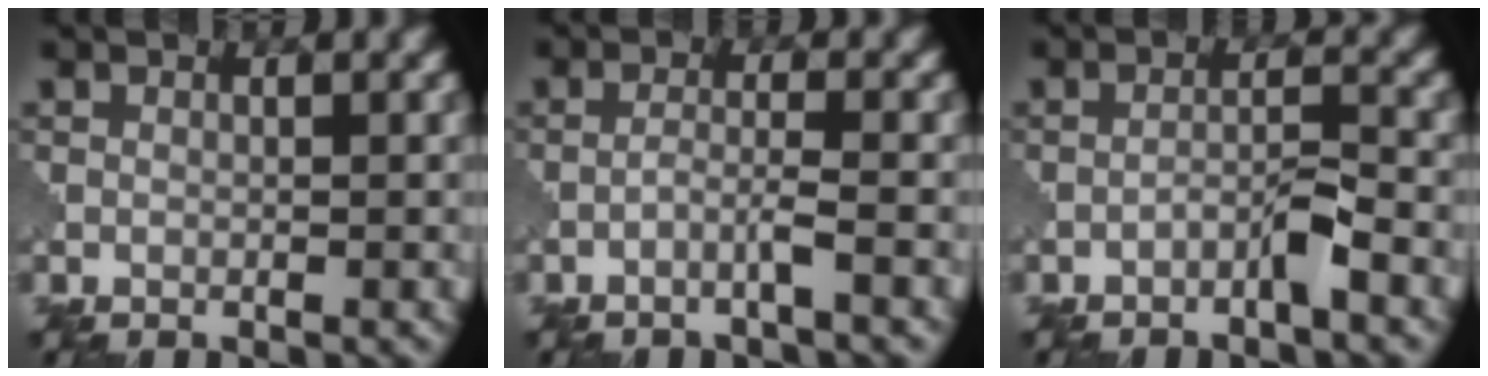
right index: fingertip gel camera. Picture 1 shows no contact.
{"total": 1.9, "force": [-1.1, 0.0, 1.5], "torque": [-0.024, 0.009, -0.030]}
{"total": 2.2, "force": [-1.5, 0.2, 1.7], "torque": [-0.030, 0.011, -0.031]}